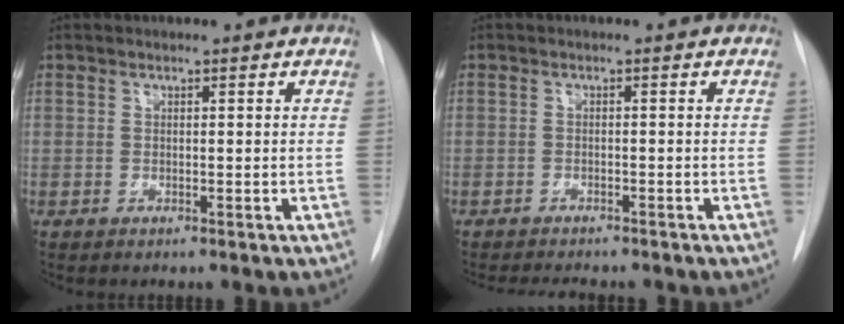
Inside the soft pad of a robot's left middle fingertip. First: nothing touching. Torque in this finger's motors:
{"motor_torque": [1.04, -1.10, 0.15, 0.05]}